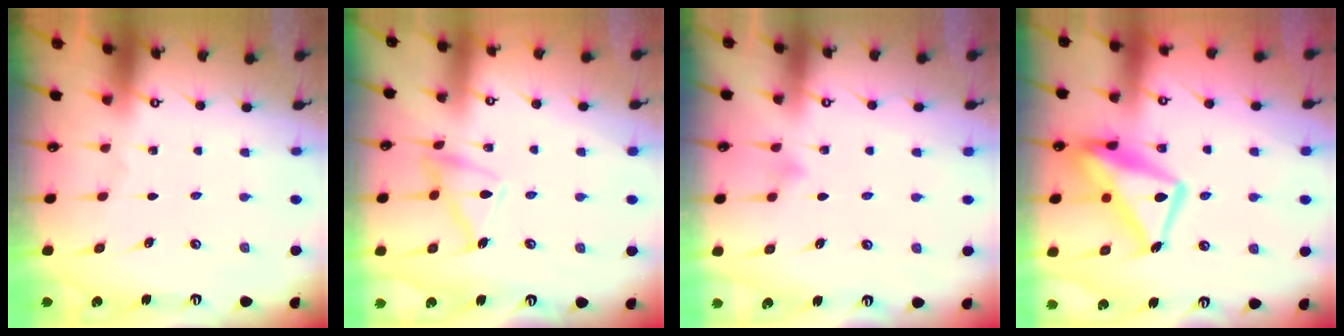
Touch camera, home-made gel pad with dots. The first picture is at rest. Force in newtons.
{"total": 12.7, "press": 12.6, "slide": 0.8}
{"total": 6.0, "press": 5.9, "slide": 0.4}
{"total": 18.3, "press": 18.2, "slide": 1.6}